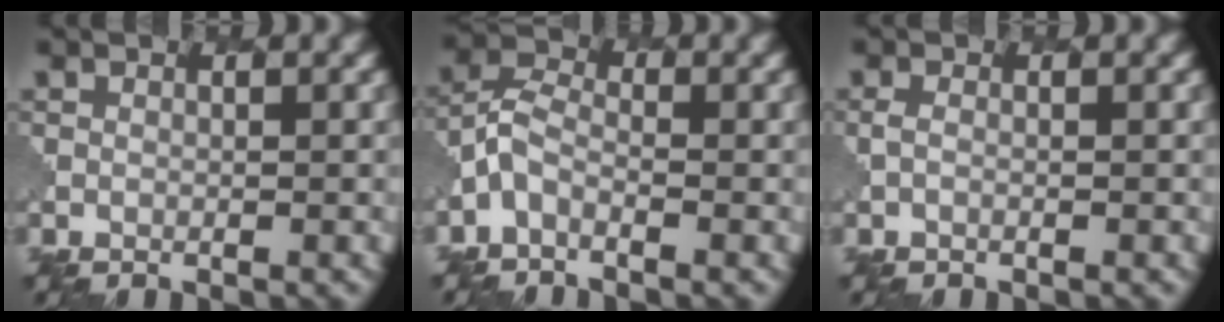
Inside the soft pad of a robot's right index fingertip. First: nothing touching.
{"total": 2.4, "force": [-1.4, 1.2, 1.5], "torque": [-0.035, 0.009, -0.039]}
{"total": 0.6, "force": [-0.3, 0.2, 0.5], "torque": [-0.012, -0.001, -0.009]}